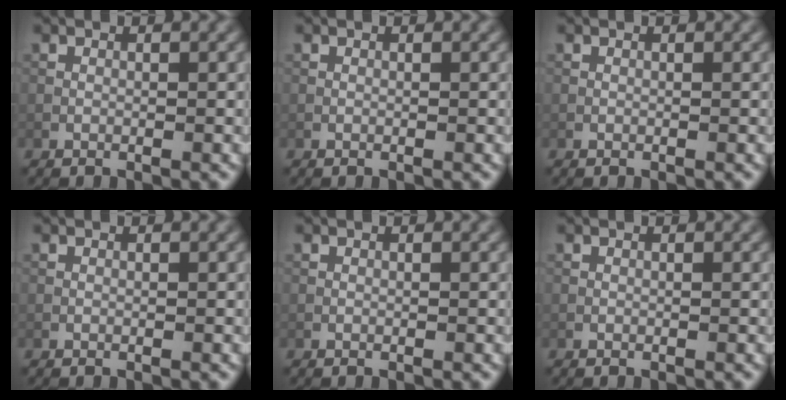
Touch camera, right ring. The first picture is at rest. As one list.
[{"total": 0.0}, {"total": 0.0}, {"total": 0.0}, {"total": 0.0}, {"total": 0.0}]